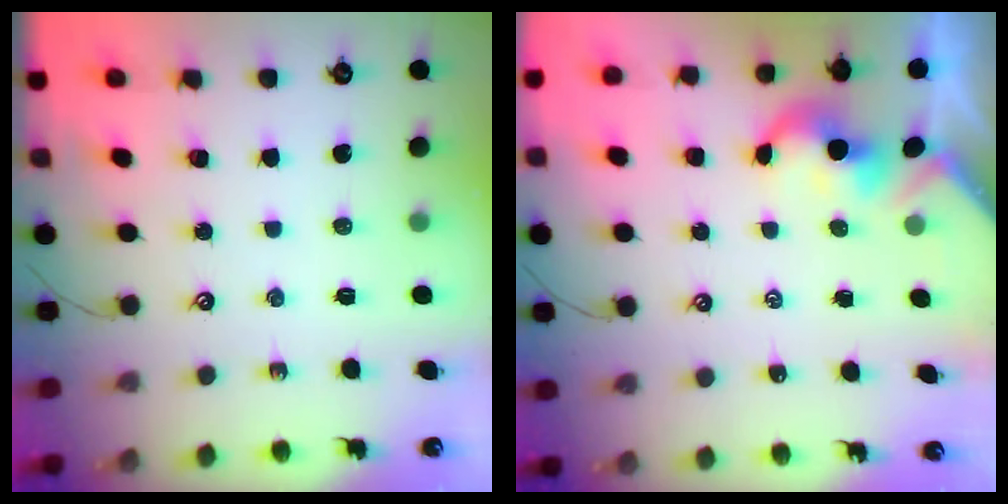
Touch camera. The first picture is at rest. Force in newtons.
{"total": 2.2, "press": 2.2, "slide": 0.3}